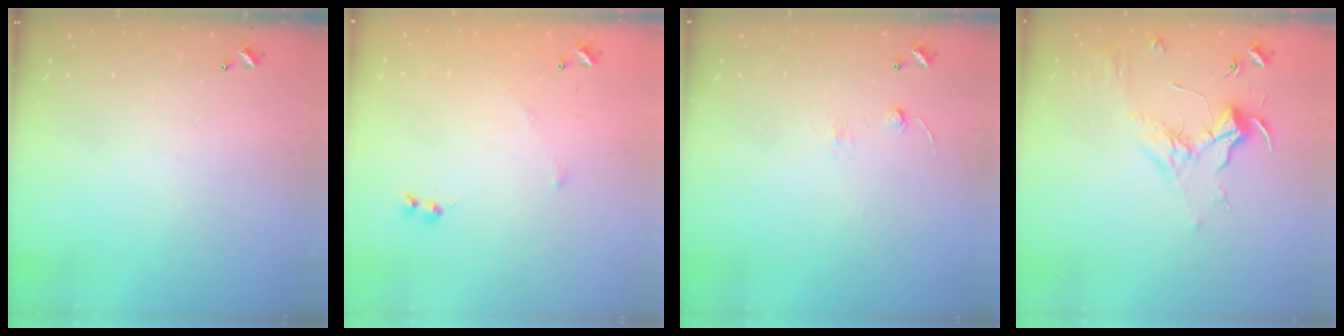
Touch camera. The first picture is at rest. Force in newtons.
{"total": 5.0, "press": 4.9, "slide": 0.9}
{"total": 2.5, "press": 2.4, "slide": 0.8}
{"total": 1.8, "press": 1.7, "slide": 0.7}